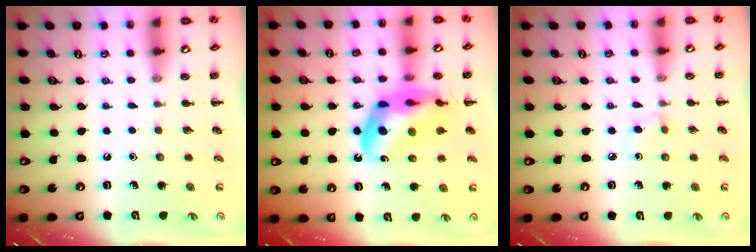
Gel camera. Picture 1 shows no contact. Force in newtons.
{"total": 16.8, "press": 16.3, "slide": 4.3}
{"total": 3.6, "press": 3.3, "slide": 1.4}